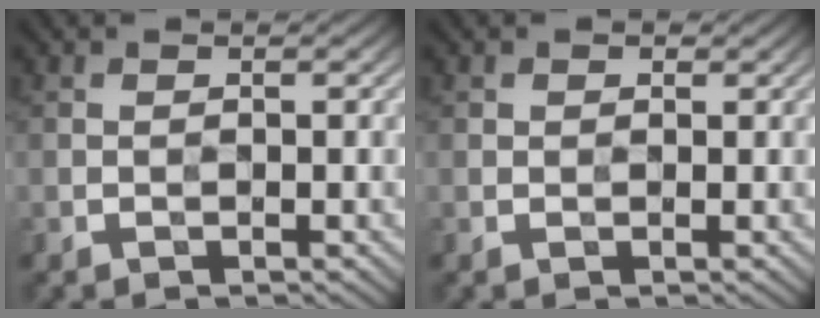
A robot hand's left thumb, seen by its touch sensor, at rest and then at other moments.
{"total": 0.7, "force": [0.4, 0.5, -0.2], "torque": [0.005, -0.003, 0.006]}